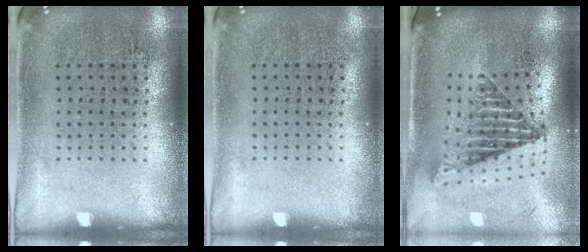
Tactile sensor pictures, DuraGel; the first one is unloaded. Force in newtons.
{"total": 0.0}
{"total": 2.5, "press": 1.7, "slide": 1.9}